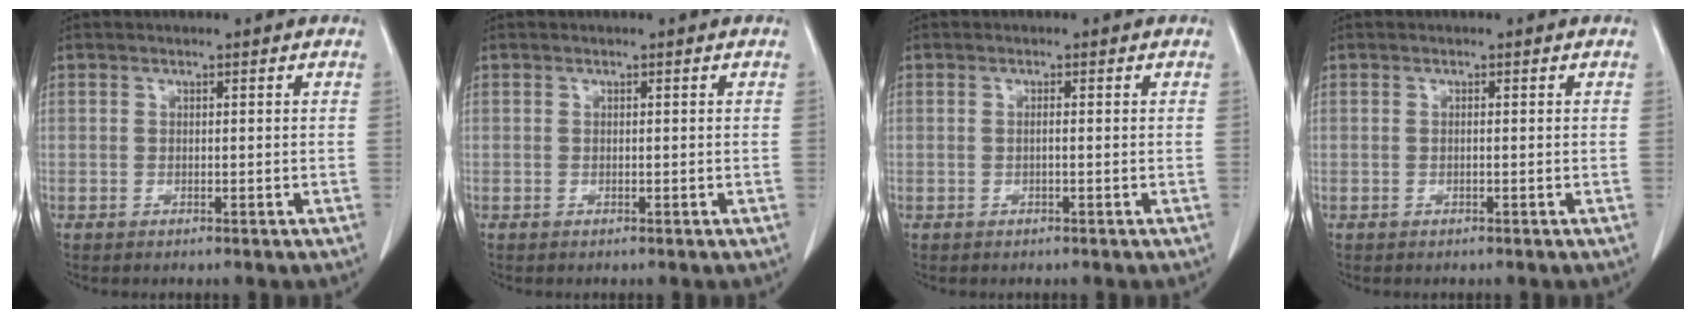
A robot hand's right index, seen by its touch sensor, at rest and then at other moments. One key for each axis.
{"total": 0.0}
{"total": 0.6, "fx": -0.1, "fy": -0.1, "fz": 0.6, "tx": -0.011, "ty": 0.001, "tz": -0.001}
{"total": 0.0}